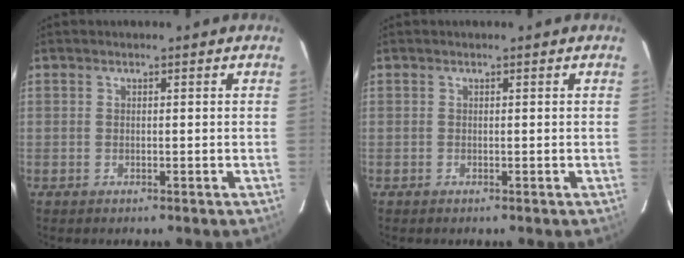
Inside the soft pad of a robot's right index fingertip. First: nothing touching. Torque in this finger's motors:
{"motor_torque": [0.11, 0.11, -0.01, 0.01]}